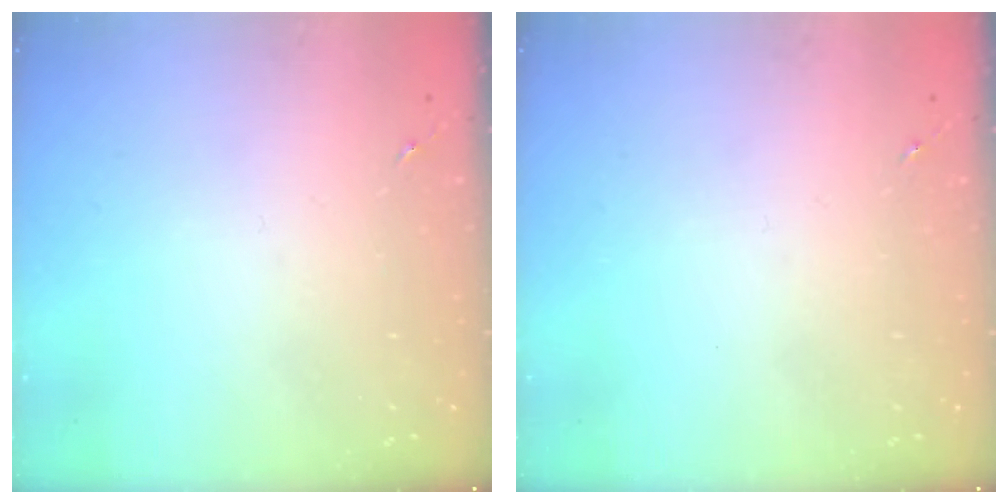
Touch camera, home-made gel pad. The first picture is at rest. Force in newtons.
{"total": 0.0}